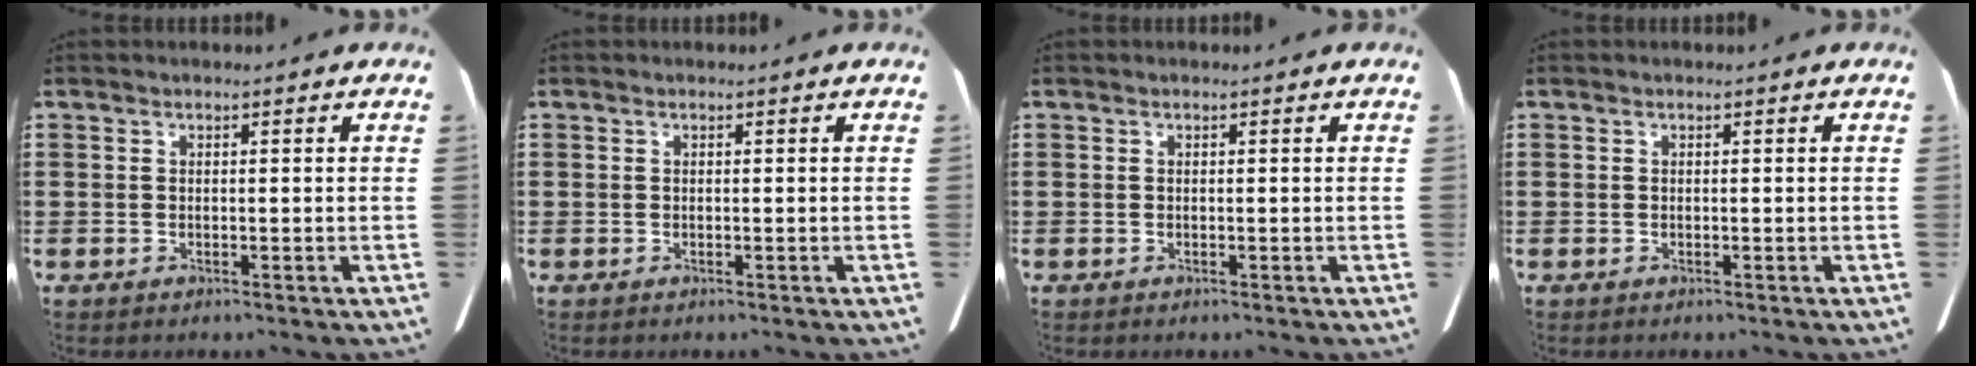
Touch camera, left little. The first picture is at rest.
{"total": 0.0}
{"total": 0.0}
{"total": 0.0}